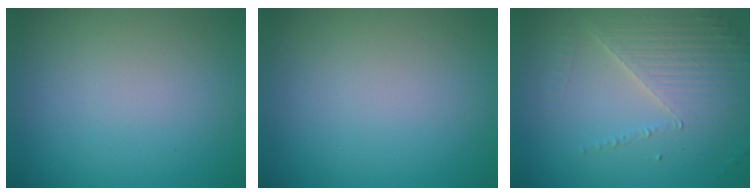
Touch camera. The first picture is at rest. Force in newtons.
{"total": 0.0}
{"total": 3.9, "press": 3.6, "slide": 1.6}